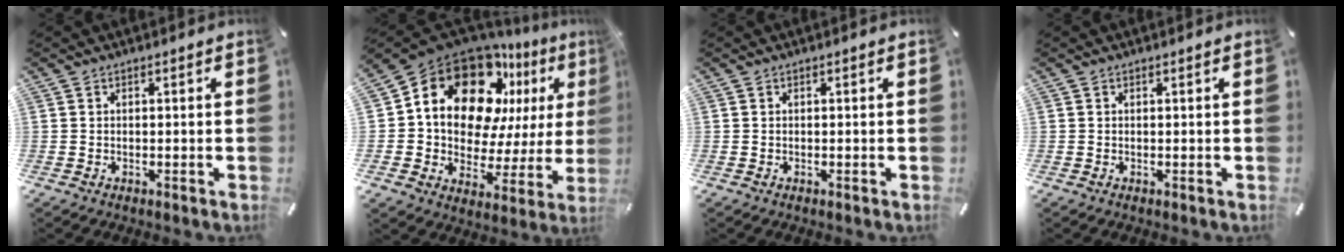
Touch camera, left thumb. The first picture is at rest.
{"total": 19.1, "force": [10.6, 12.6, 9.8], "torque": [-0.164, -0.089, 0.182]}
{"total": 0.0}
{"total": 0.0}